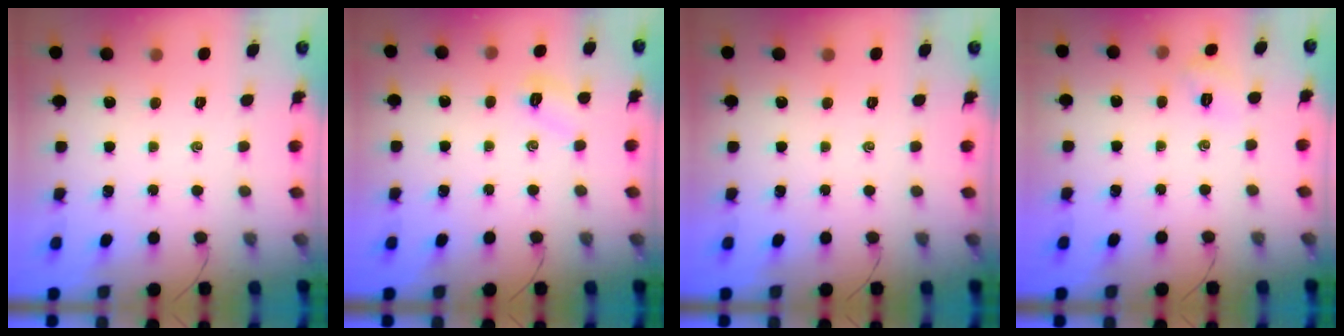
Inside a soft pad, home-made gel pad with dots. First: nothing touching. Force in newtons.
{"total": 4.0, "press": 3.9, "slide": 1.0}
{"total": 0.0}
{"total": 3.4, "press": 3.2, "slide": 1.1}